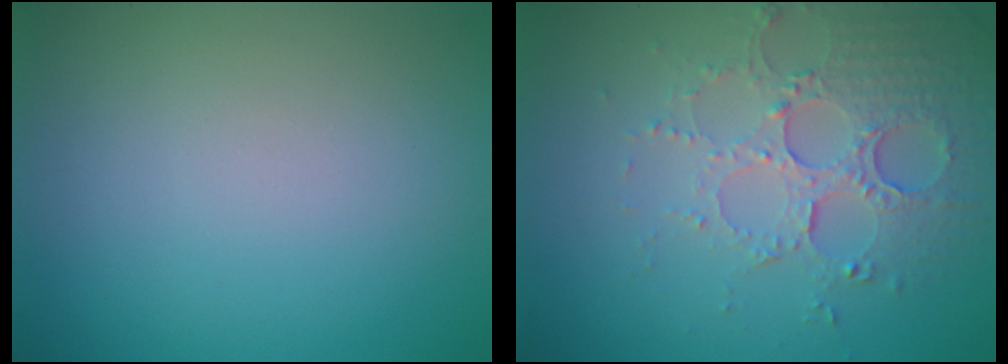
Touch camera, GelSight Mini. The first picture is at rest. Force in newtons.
{"total": 5.3, "press": 3.8, "slide": 3.7}